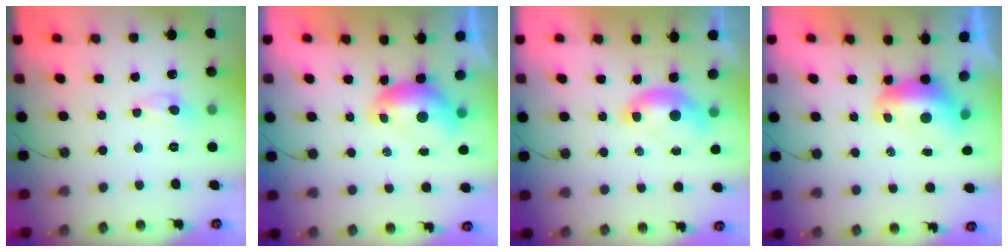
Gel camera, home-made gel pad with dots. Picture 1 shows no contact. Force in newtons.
{"total": 1.2, "press": 1.1, "slide": 0.6}
{"total": 1.6, "press": 1.5, "slide": 0.6}
{"total": 1.7, "press": 1.5, "slide": 0.8}